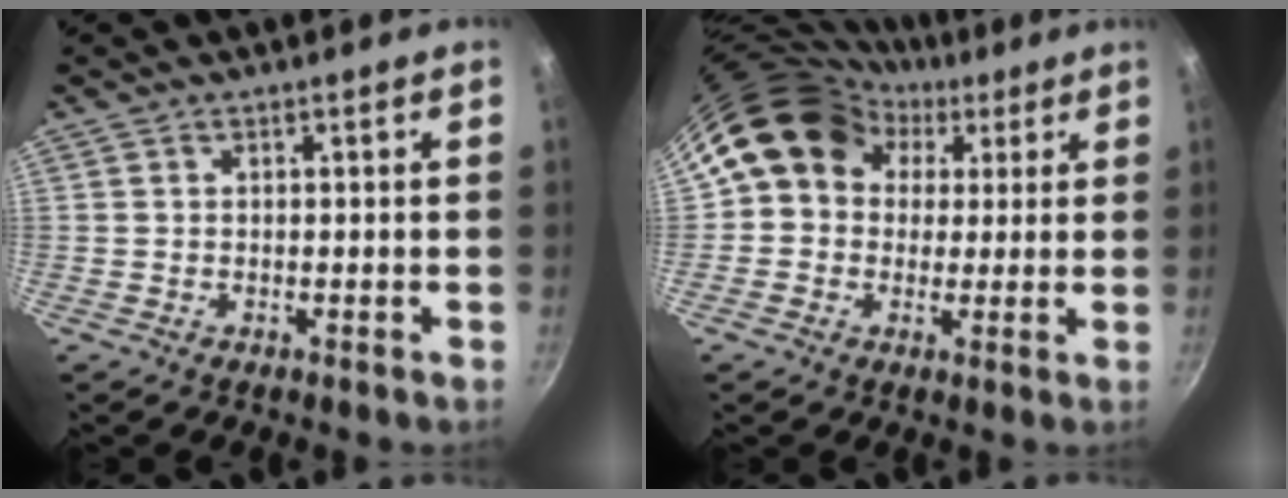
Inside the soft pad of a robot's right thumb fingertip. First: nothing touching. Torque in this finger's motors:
{"motor_torque": [0.69, 3.56, 0.76, -0.63, 0.32]}